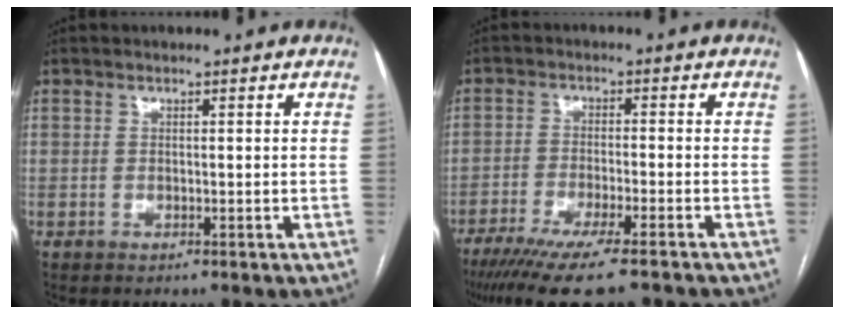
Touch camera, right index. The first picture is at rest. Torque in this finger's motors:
{"motor_torque": [1.01, -1.13, 0.70, 0.15]}